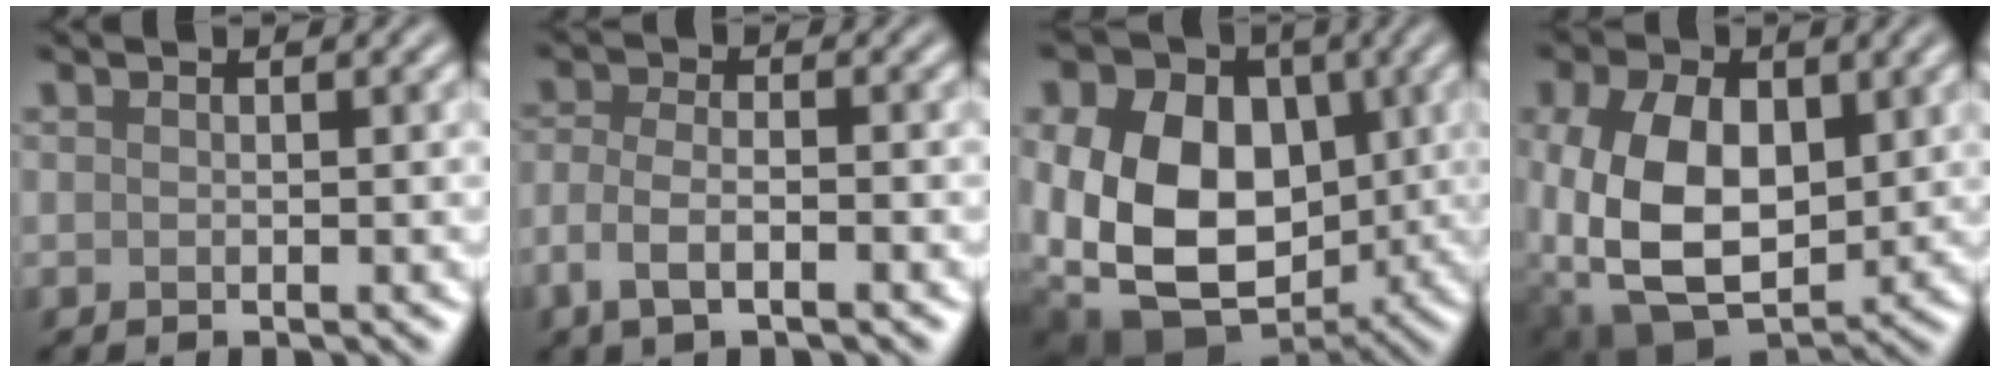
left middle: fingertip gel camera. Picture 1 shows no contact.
{"total": 3.3, "force": [-1.7, 1.2, 2.5], "torque": [-0.058, -0.001, -0.039]}
{"total": 18.1, "force": [0.3, 14.0, 11.5], "torque": [-0.219, -0.003, -0.015]}
{"total": 11.1, "force": [0.4, 7.5, 8.3], "torque": [-0.184, -0.011, 0.010]}